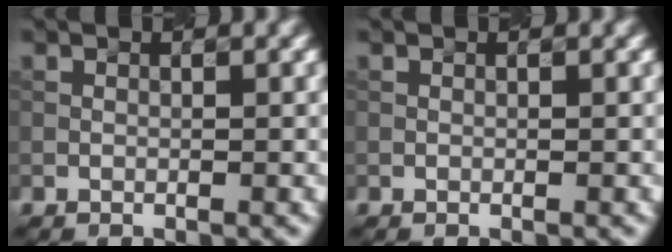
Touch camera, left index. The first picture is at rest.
{"total": 0.0}